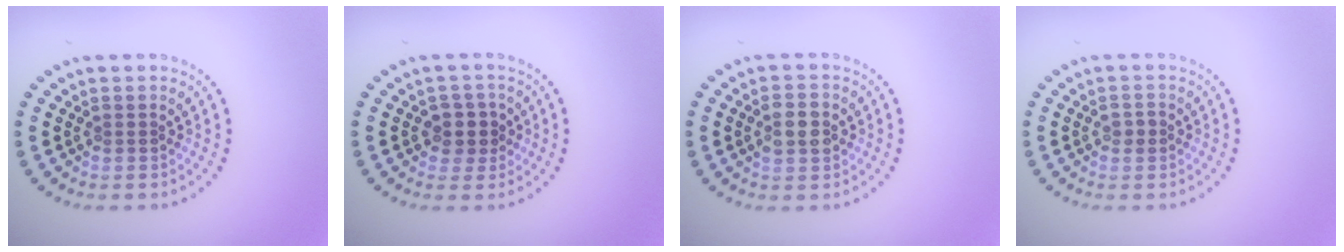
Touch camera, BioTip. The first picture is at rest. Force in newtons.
{"total": 2.5, "press": 2.2, "slide": 1.0}
{"total": 2.8, "press": 2.8, "slide": 0.2}
{"total": 1.3, "press": 1.3, "slide": 0.2}